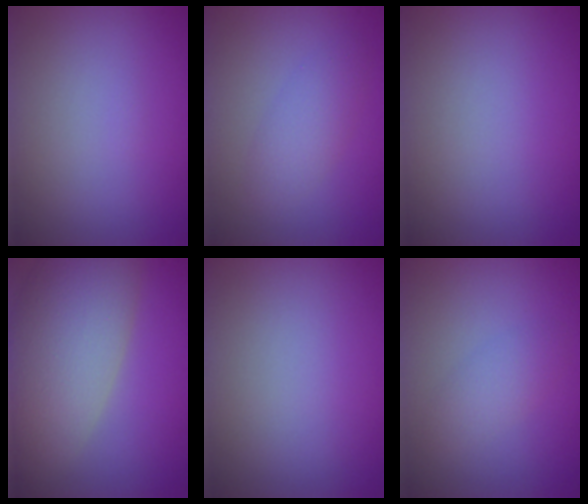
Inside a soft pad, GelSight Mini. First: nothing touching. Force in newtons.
{"total": 2.4, "press": 2.4, "slide": 0.1}
{"total": 0.0}
{"total": 9.9, "press": 9.9, "slide": 1.0}
{"total": 0.0}
{"total": 1.8, "press": 1.8, "slide": 0.0}